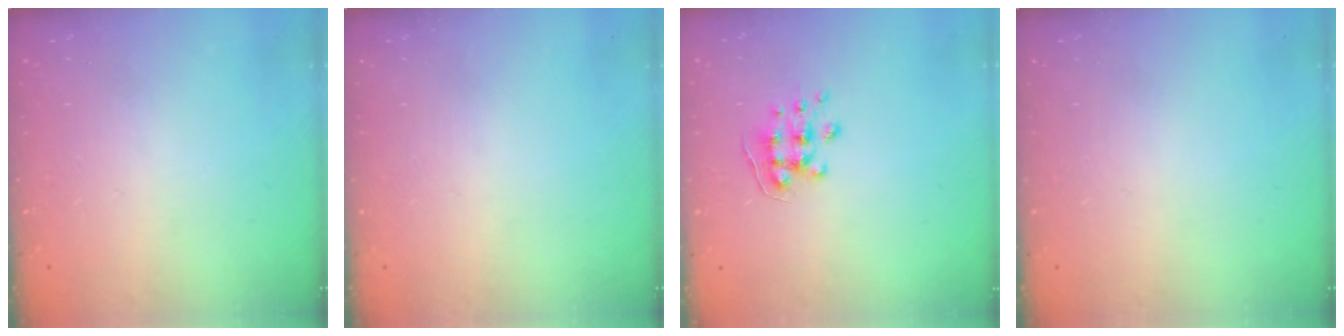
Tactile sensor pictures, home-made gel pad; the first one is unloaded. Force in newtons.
{"total": 0.0}
{"total": 6.6, "press": 6.6, "slide": 0.6}
{"total": 0.0}